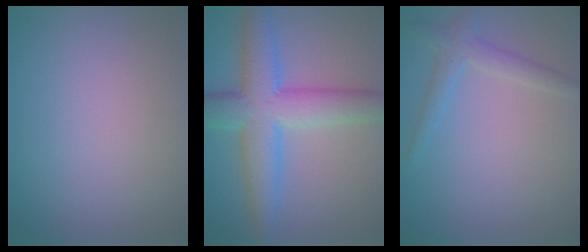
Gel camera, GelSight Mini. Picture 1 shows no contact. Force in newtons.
{"total": 7.1, "press": 7.1, "slide": 0.2}
{"total": 2.0, "press": 2.0, "slide": 0.1}